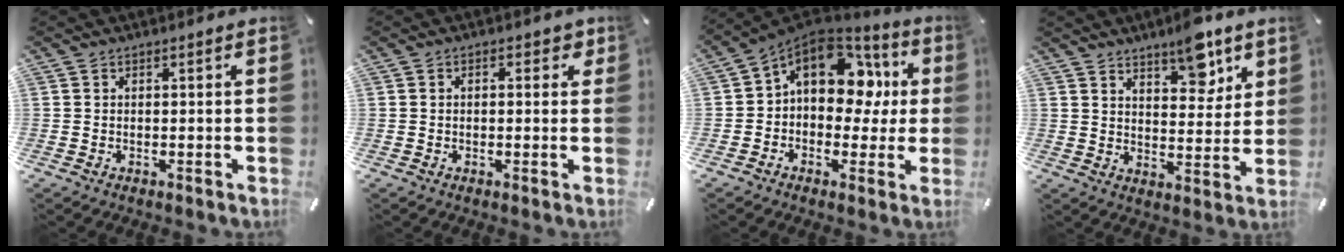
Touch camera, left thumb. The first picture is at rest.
{"total": 2.1, "force": [0.2, 1.3, 1.6], "torque": [-0.016, 0.004, -0.002]}
{"total": 14.5, "force": [4.2, 10.2, 9.4], "torque": [-0.136, -0.018, 0.074]}
{"total": 10.3, "force": [7.7, 4.5, 5.0], "torque": [-0.051, -0.050, 0.131]}